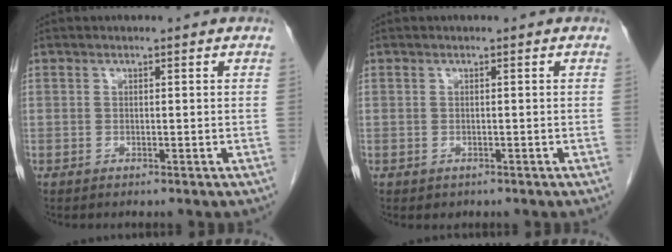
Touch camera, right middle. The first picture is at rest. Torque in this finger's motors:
{"motor_torque": [0.11, 0.10, 0.03, -0.01]}